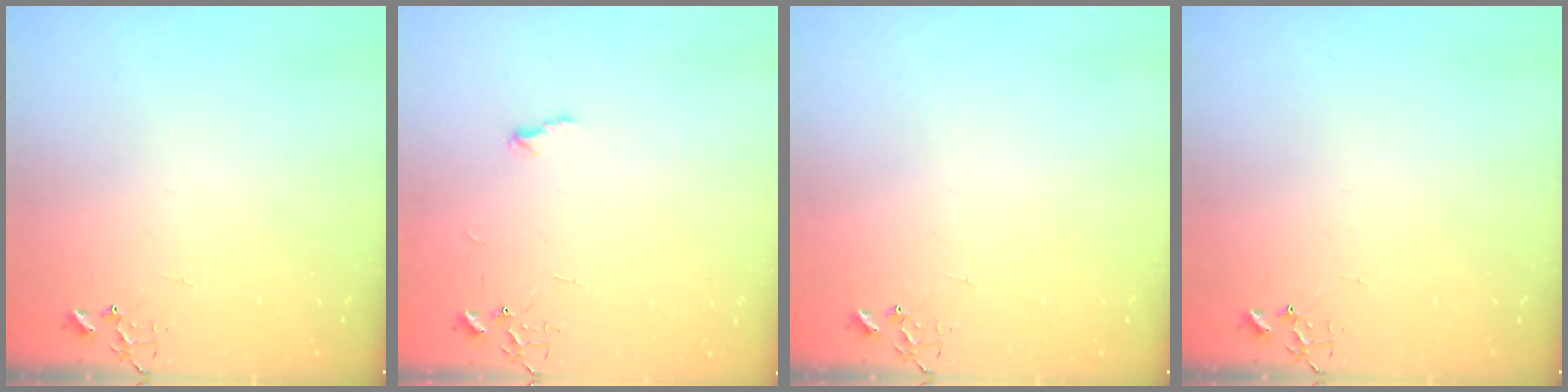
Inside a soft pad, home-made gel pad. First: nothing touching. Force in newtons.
{"total": 4.7, "press": 4.7, "slide": 0.7}
{"total": 0.0}
{"total": 0.0}